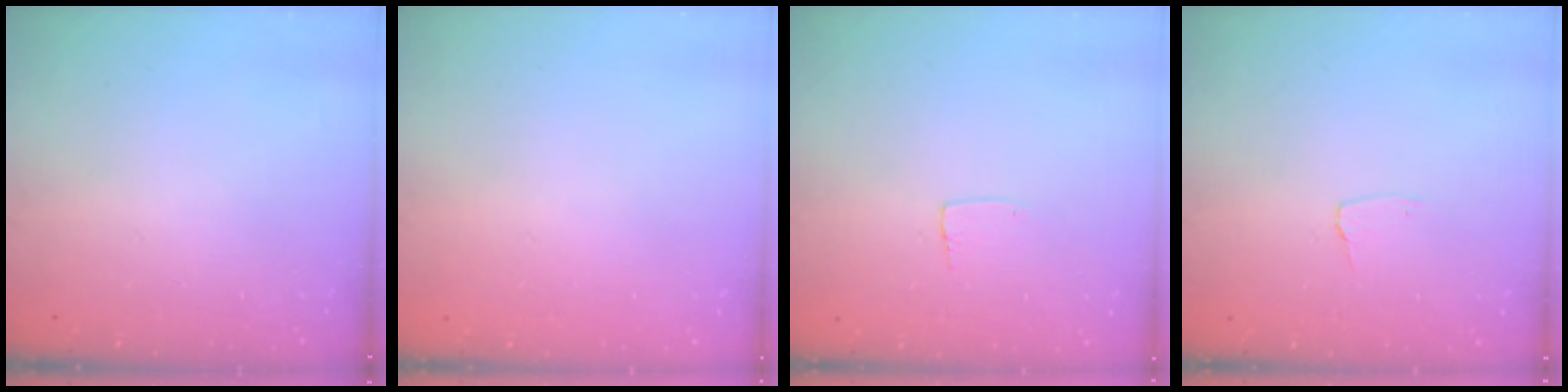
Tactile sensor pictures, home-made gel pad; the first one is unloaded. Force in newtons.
{"total": 0.0}
{"total": 3.7, "press": 3.7, "slide": 0.1}
{"total": 2.7, "press": 2.7, "slide": 0.3}